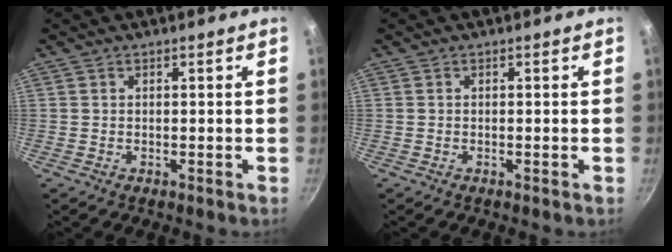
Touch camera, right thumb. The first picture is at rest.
{"total": 0.0}